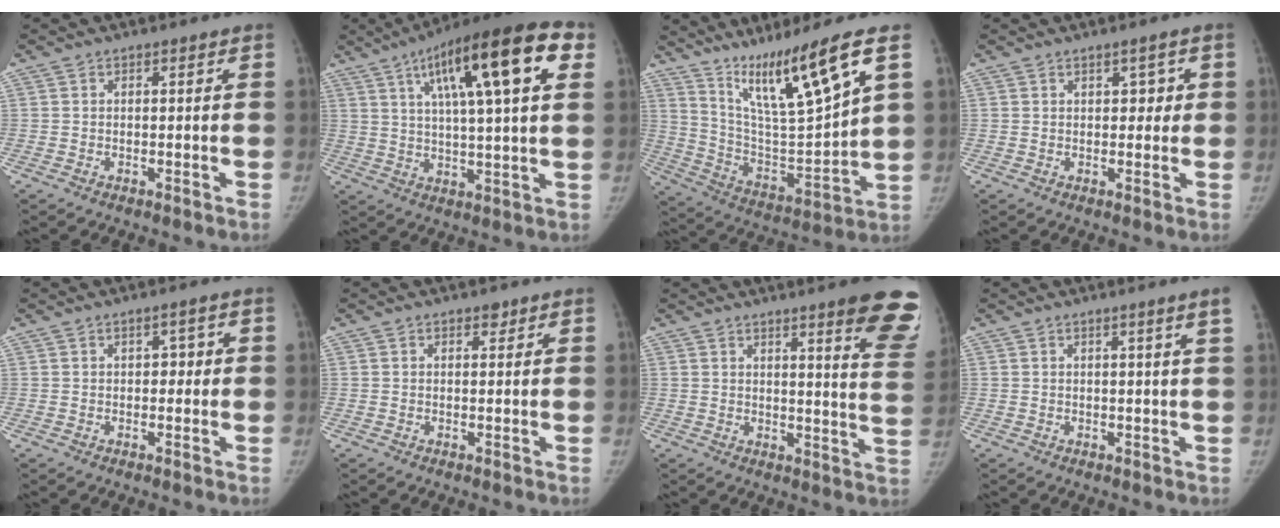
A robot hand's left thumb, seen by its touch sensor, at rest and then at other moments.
{"total": 21.8, "force": [8.6, 5.6, 19.2], "torque": [-0.275, 0.011, 0.129]}
{"total": 18.9, "force": [11.0, 1.5, 15.3], "torque": [-0.244, -0.059, 0.205]}
{"total": 2.8, "force": [0.7, 1.7, 2.1], "torque": [-0.005, -0.001, 0.007]}
{"total": 2.3, "force": [0.4, 1.5, 1.7], "torque": [-0.003, 0.003, 0.001]}
{"total": 1.4, "force": [0.9, 0.9, 0.5], "torque": [0.006, -0.005, 0.011]}
{"total": 14.7, "force": [9.6, 1.8, 10.9], "torque": [-0.104, -0.057, 0.107]}
{"total": 3.0, "force": [1.7, -0.9, 2.3], "torque": [-0.033, -0.011, 0.027]}